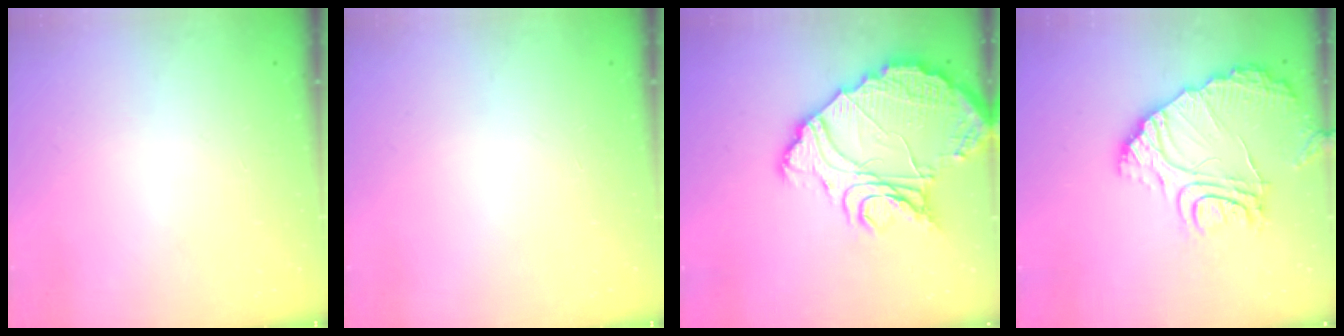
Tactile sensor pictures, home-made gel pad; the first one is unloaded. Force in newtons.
{"total": 0.0}
{"total": 18.1, "press": 18.0, "slide": 1.8}
{"total": 15.4, "press": 15.3, "slide": 1.6}